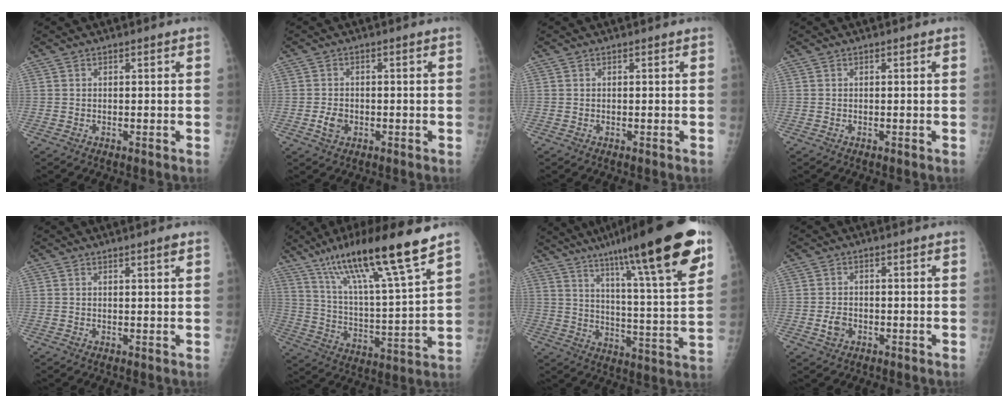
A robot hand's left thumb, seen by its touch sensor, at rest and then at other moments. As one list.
[{"total": 2.9, "force": [-0.9, 2.1, 1.8], "torque": [-0.030, 0.007, -0.016]}, {"total": 0.0}, {"total": 0.0}, {"total": 1.3, "force": [0.9, 0.0, 0.9], "torque": [-0.012, -0.006, 0.013]}, {"total": 19.9, "force": [13.7, 1.7, 14.3], "torque": [-0.235, -0.054, 0.240]}, {"total": 25.7, "force": [15.6, 3.1, 20.2], "torque": [-0.292, -0.044, 0.238]}, {"total": 2.6, "force": [-0.9, 1.9, 1.5], "torque": [-0.024, 0.008, -0.015]}]